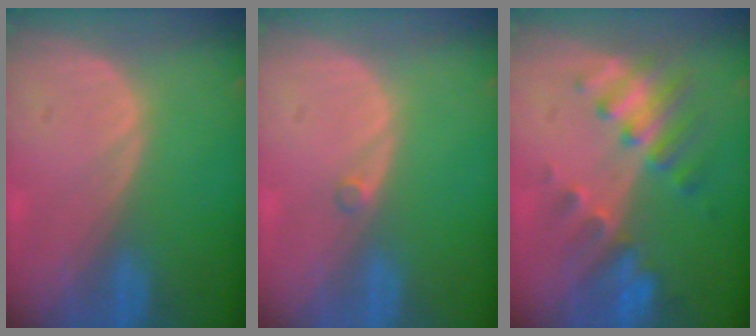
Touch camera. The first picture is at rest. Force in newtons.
{"total": 0.6, "press": 0.6, "slide": 0.1}
{"total": 7.9, "press": 7.0, "slide": 3.7}